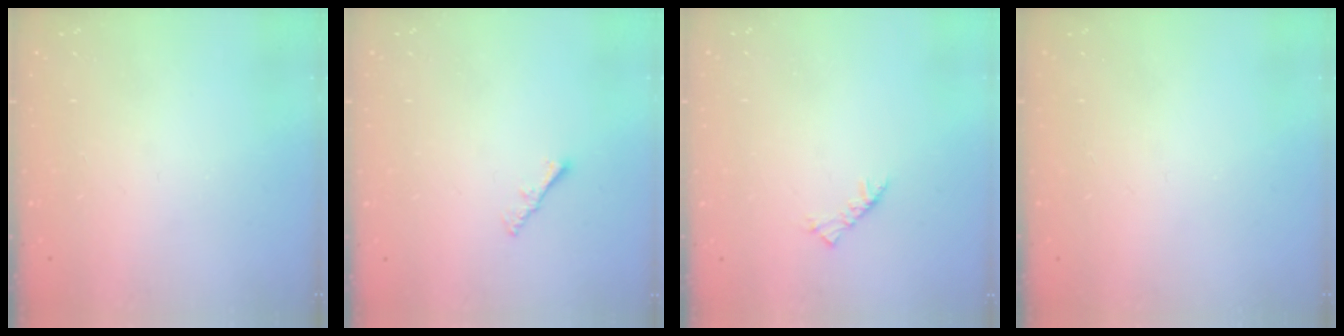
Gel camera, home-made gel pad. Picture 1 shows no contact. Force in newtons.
{"total": 1.6, "press": 1.5, "slide": 0.5}
{"total": 2.5, "press": 2.4, "slide": 0.7}
{"total": 0.0}